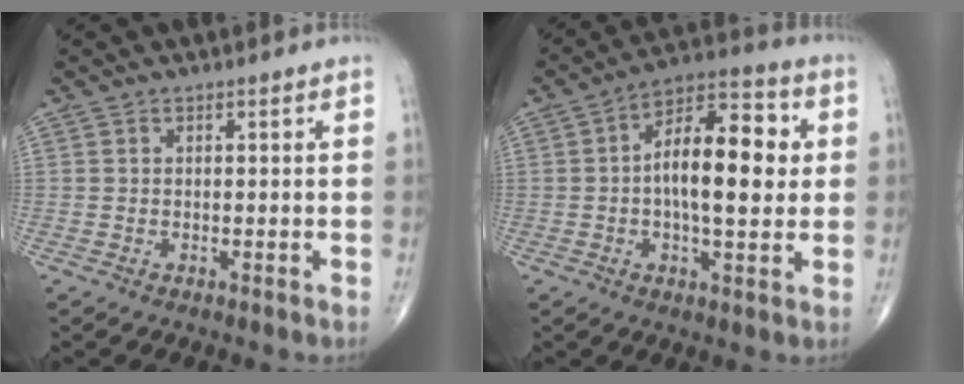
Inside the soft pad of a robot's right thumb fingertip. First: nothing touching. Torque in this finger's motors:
{"motor_torque": [0.02, 1.53, 0.74, 0.41, 0.08]}